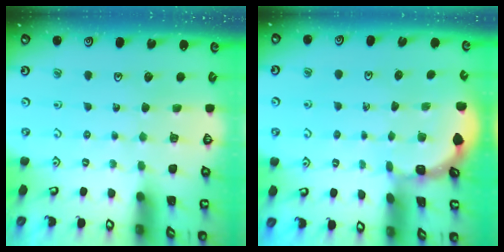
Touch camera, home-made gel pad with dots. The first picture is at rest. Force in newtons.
{"total": 1.3, "press": 1.3, "slide": 0.1}